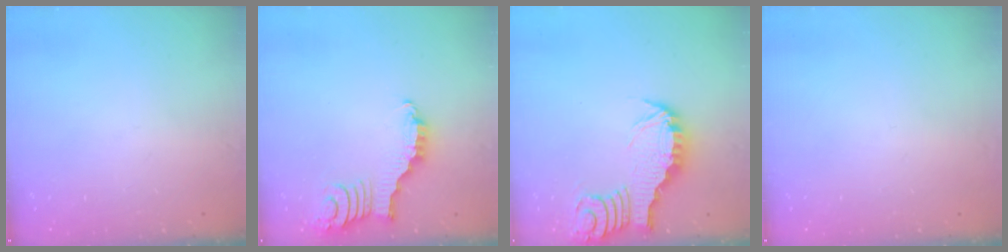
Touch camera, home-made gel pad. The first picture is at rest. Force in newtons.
{"total": 3.3, "press": 3.3, "slide": 0.5}
{"total": 3.2, "press": 3.2, "slide": 0.4}
{"total": 0.0}